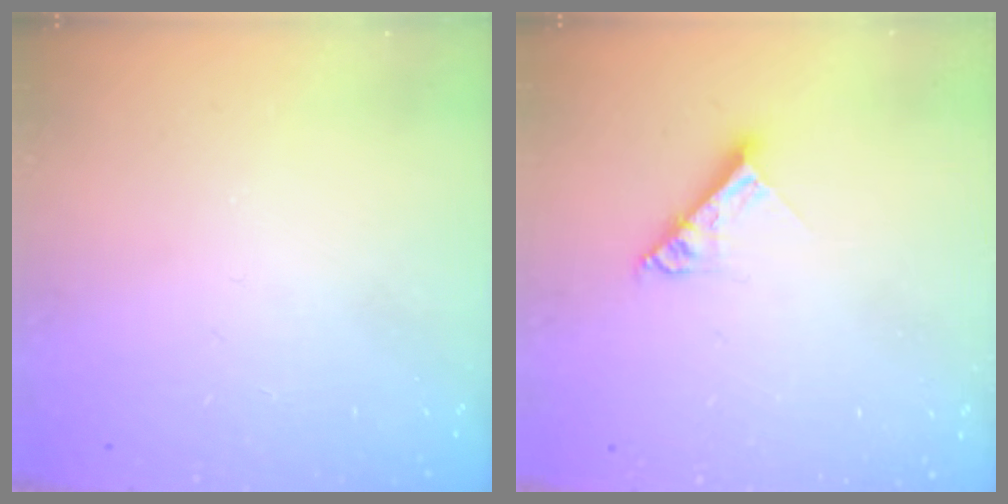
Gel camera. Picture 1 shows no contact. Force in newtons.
{"total": 7.9, "press": 7.9, "slide": 0.8}